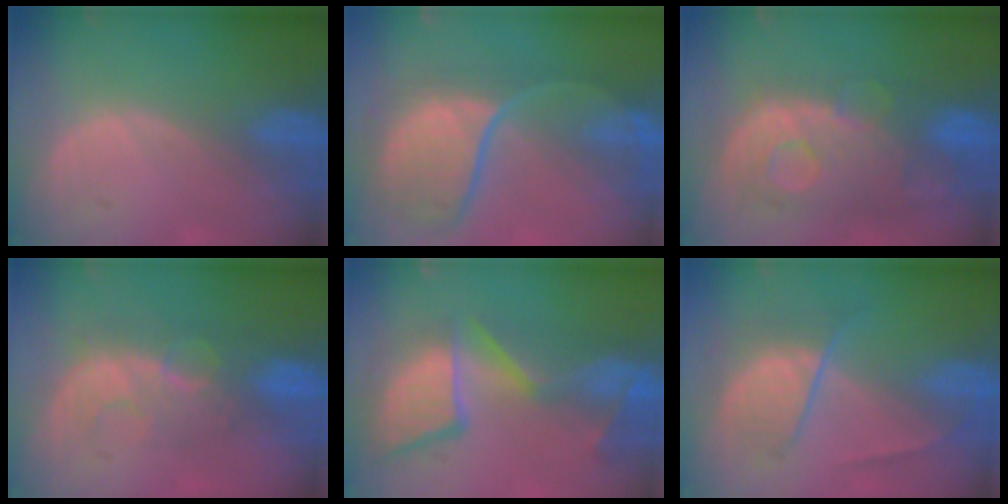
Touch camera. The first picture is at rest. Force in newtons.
{"total": 10.7, "press": 9.7, "slide": 4.4}
{"total": 11.2, "press": 9.7, "slide": 5.5}
{"total": 8.1, "press": 7.4, "slide": 3.2}
{"total": 13.5, "press": 11.0, "slide": 7.8}
{"total": 6.6, "press": 6.2, "slide": 2.4}